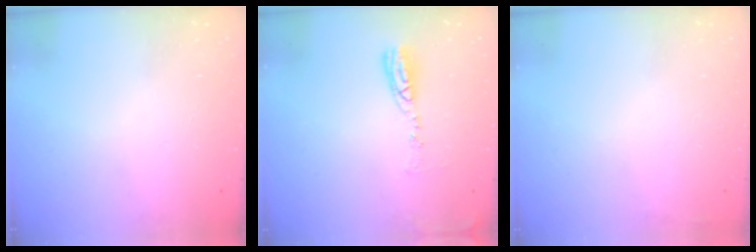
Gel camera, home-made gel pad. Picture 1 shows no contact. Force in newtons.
{"total": 8.9, "press": 8.9, "slide": 0.8}
{"total": 2.9, "press": 2.4, "slide": 1.6}